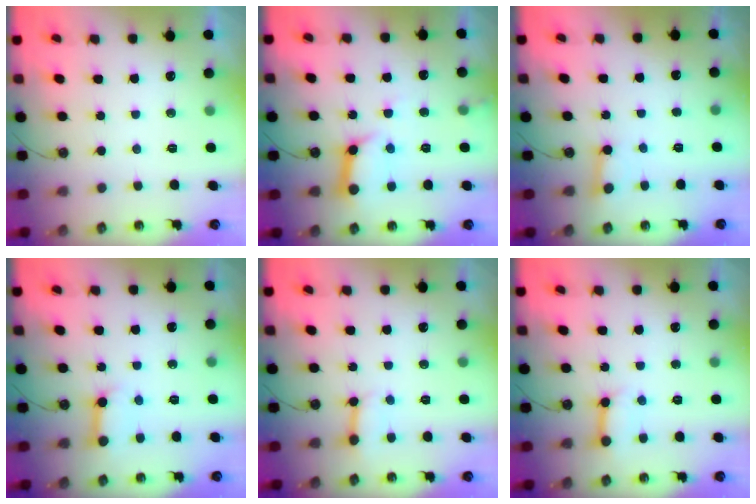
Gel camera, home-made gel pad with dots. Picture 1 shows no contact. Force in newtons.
{"total": 11.5, "press": 11.4, "slide": 1.3}
{"total": 2.6, "press": 2.5, "slide": 0.3}
{"total": 7.0, "press": 7.0, "slide": 0.8}
{"total": 3.7, "press": 3.7, "slide": 0.4}
{"total": 7.8, "press": 7.8, "slide": 1.1}